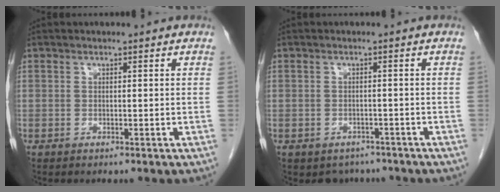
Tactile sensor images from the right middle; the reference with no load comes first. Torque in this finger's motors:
{"motor_torque": [0.04, -0.03, -0.01, 0.00]}